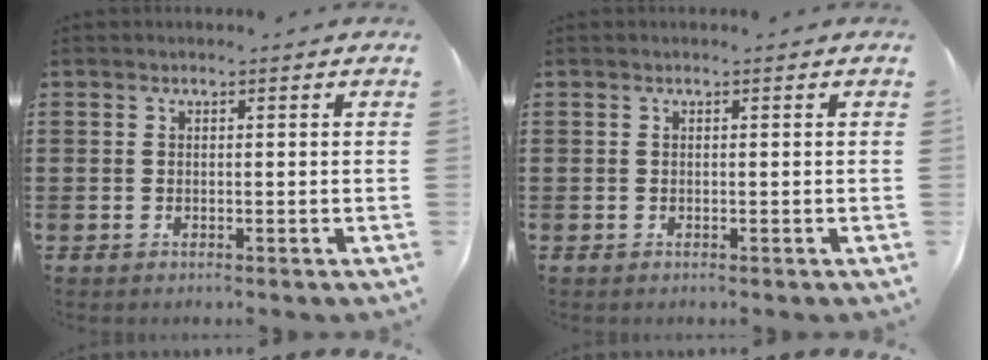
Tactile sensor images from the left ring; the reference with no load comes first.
{"total": 0.0}